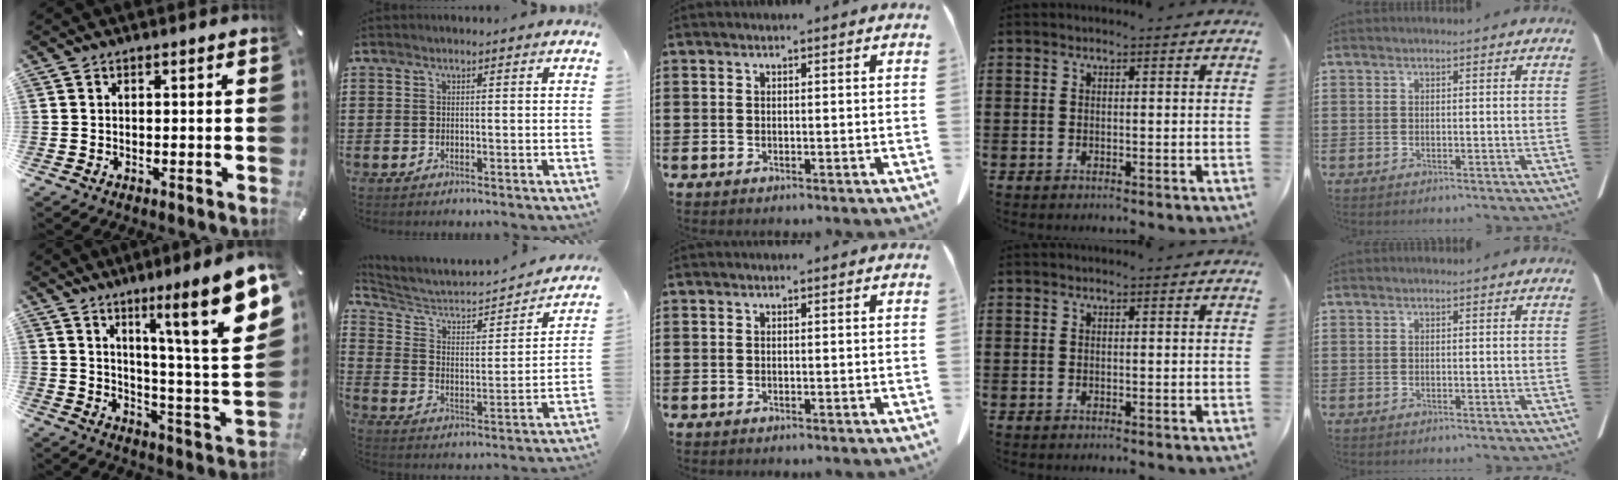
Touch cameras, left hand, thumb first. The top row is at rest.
{"thumb": {"total": 18.1, "force": [10.1, 1.3, 15.0], "torque": [-0.216, -0.088, 0.138]}, "index": {"total": 4.3, "force": [3.7, 1.2, 1.7], "torque": [-0.059, -0.030, 0.053]}}